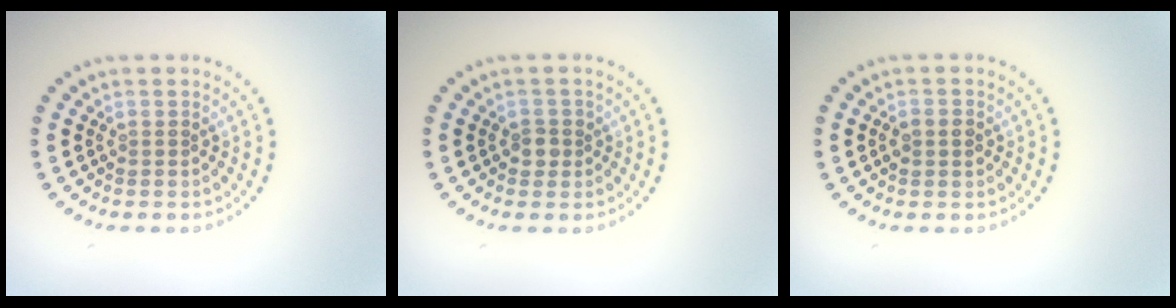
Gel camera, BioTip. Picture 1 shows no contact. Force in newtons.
{"total": 1.4, "press": 1.2, "slide": 0.6}
{"total": 1.7, "press": 1.7, "slide": 0.1}